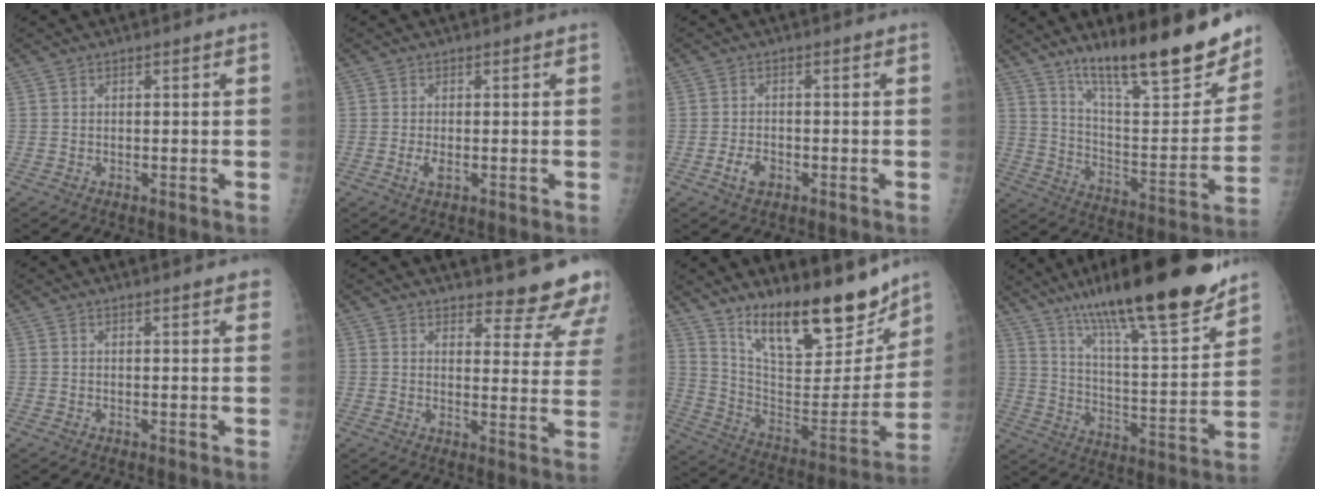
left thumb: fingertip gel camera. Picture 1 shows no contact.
{"total": 1.7, "force": [-0.3, 0.8, 1.5], "torque": [-0.031, -0.003, -0.004]}
{"total": 3.3, "force": [-1.5, 2.2, 2.0], "torque": [-0.031, 0.006, -0.024]}
{"total": 24.1, "force": [17.6, 5.5, 15.6], "torque": [-0.199, -0.094, 0.280]}
{"total": 3.8, "force": [3.2, 0.7, 2.0], "torque": [-0.011, -0.005, 0.033]}
{"total": 13.6, "force": [12.9, 3.2, 2.9], "torque": [0.013, -0.110, 0.132]}
{"total": 23.9, "force": [17.5, 7.7, 14.3], "torque": [-0.180, -0.093, 0.292]}
{"total": 25.5, "force": [18.6, 4.7, 16.8], "torque": [-0.246, -0.072, 0.303]}